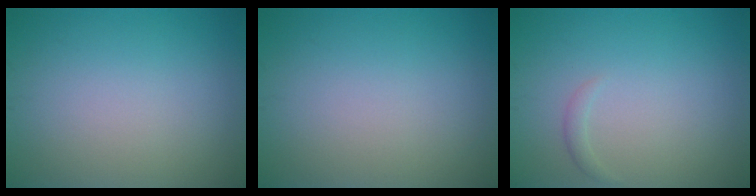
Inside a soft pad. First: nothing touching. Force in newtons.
{"total": 0.0}
{"total": 0.7, "press": 0.7, "slide": 0.0}